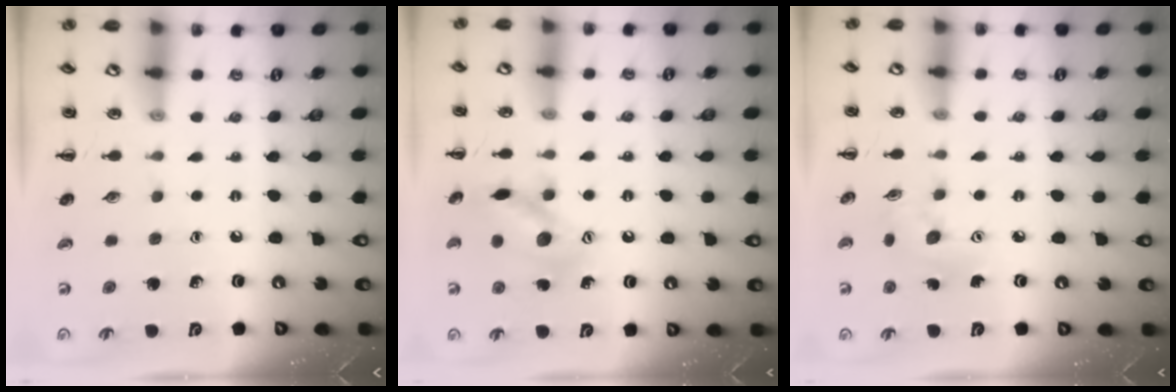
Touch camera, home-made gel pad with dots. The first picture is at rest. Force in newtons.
{"total": 12.9, "press": 12.9, "slide": 0.5}
{"total": 5.4, "press": 5.4, "slide": 0.3}